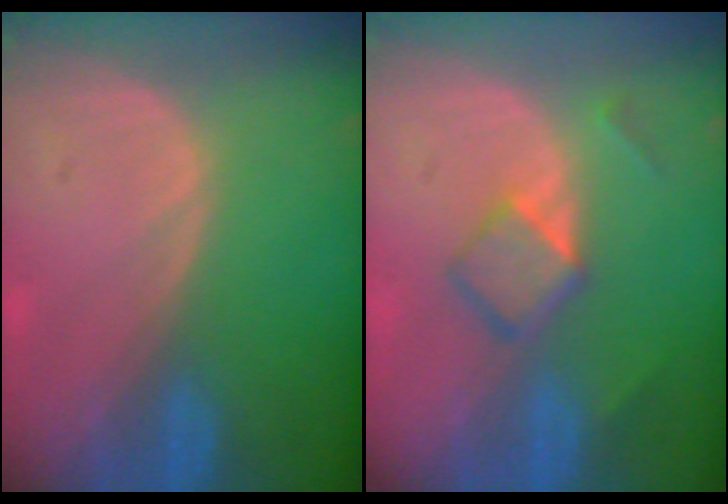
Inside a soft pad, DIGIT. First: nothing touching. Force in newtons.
{"total": 4.6, "press": 4.5, "slide": 1.0}